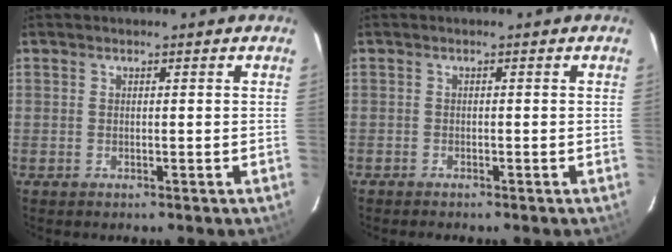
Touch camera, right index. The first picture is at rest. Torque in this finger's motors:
{"motor_torque": [0.05, -0.02, -0.02, 0.00]}